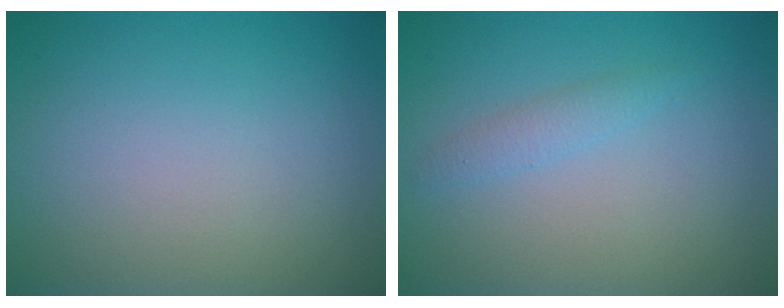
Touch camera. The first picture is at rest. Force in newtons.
{"total": 1.3, "press": 1.3, "slide": 0.1}